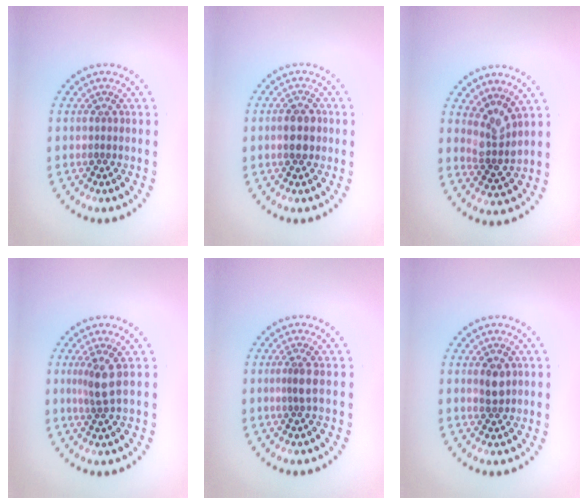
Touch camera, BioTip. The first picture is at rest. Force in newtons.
{"total": 2.2, "press": 2.2, "slide": 0.2}
{"total": 2.8, "press": 2.0, "slide": 1.9}
{"total": 2.3, "press": 1.7, "slide": 1.6}
{"total": 0.9, "press": 0.6, "slide": 0.7}
{"total": 1.7, "press": 1.7, "slide": 0.5}